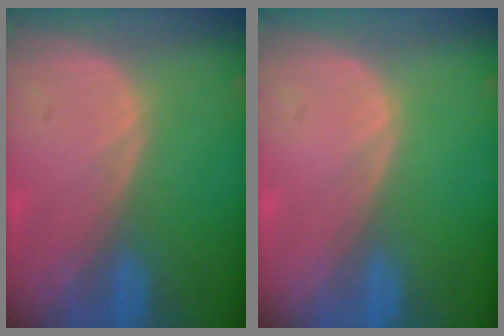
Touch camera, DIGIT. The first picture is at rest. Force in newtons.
{"total": 0.0}